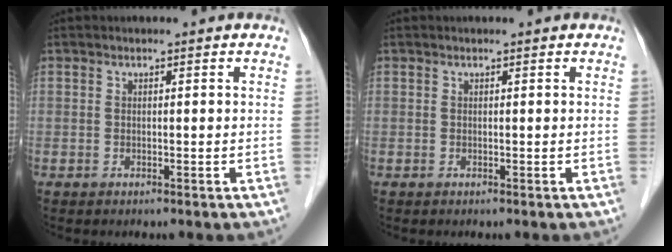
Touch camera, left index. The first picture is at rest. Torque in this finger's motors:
{"motor_torque": [0.10, -0.02, -0.02, -0.01]}